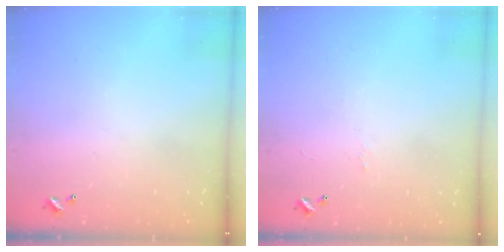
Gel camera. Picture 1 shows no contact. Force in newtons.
{"total": 3.2, "press": 3.2, "slide": 0.5}